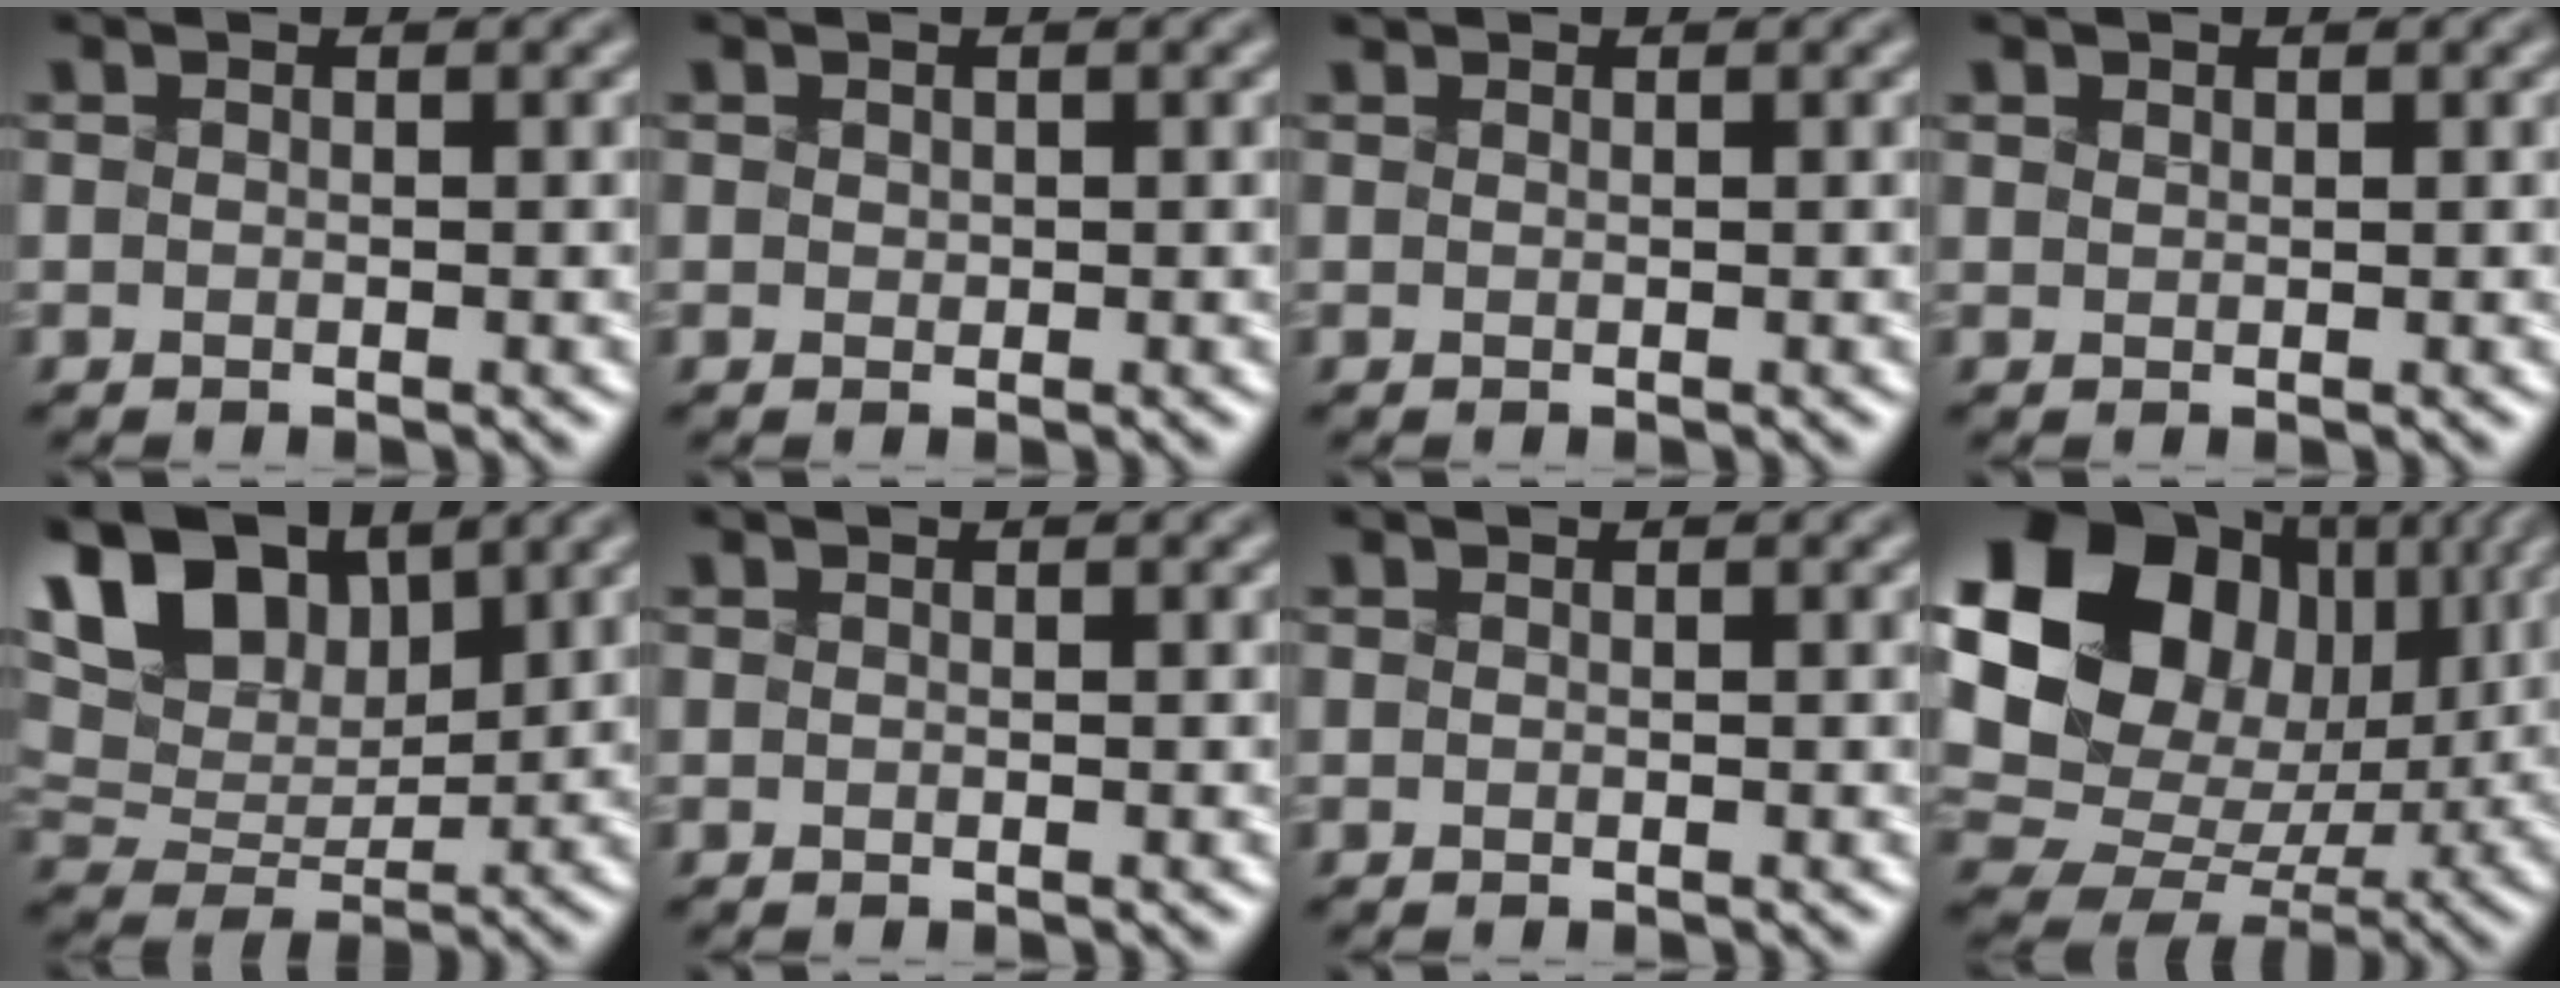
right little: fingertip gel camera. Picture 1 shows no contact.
{"total": 0.6, "force": [0.3, 0.5, 0.2], "torque": [-0.010, 0.003, 0.016]}
{"total": 0.6, "force": [0.5, 0.2, 0.1], "torque": [-0.008, 0.004, 0.010]}
{"total": 1.3, "force": [0.9, 0.8, 0.5], "torque": [-0.023, 0.006, 0.025]}
{"total": 10.8, "force": [5.8, 5.7, 7.0], "torque": [-0.158, 0.026, 0.090]}
{"total": 0.0}
{"total": 0.0}
{"total": 17.8, "force": [4.9, 13.8, 10.1], "torque": [-0.206, 0.032, 0.108]}